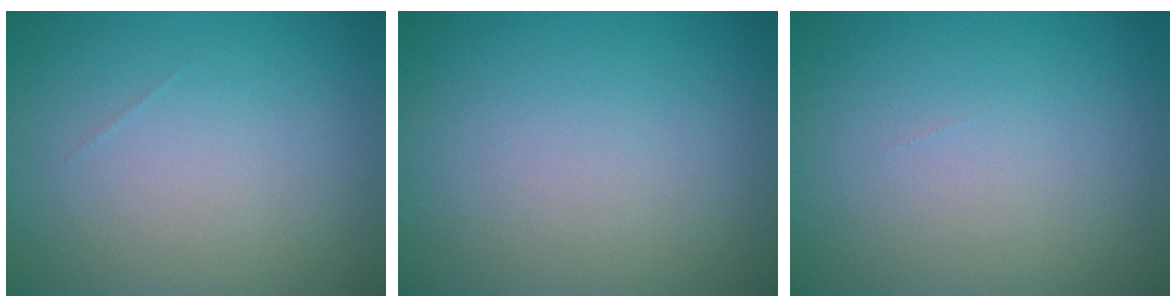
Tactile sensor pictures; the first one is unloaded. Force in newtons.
{"total": 0.0}
{"total": 0.0}